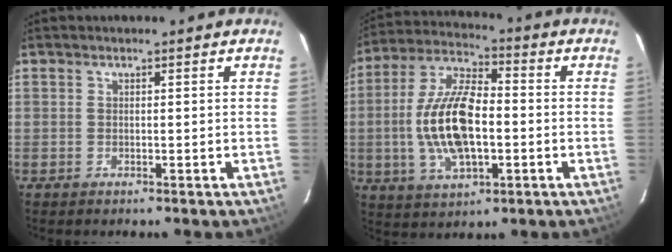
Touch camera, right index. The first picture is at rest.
{"total": 15.6, "force": [-2.1, 7.0, 13.8], "torque": [-0.285, 0.006, -0.037]}